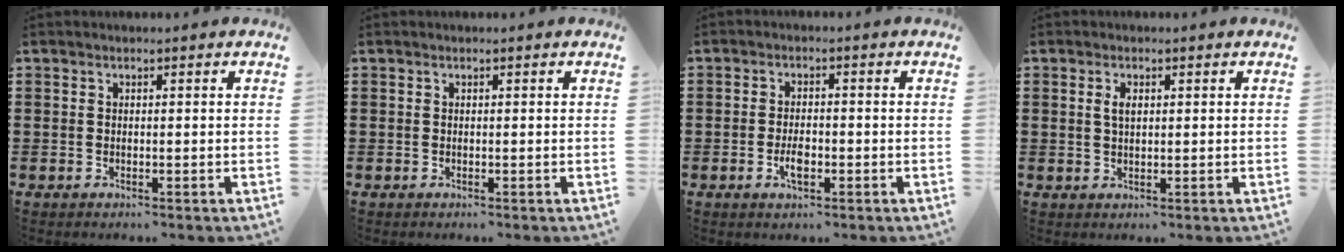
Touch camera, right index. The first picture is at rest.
{"total": 0.0}
{"total": 3.2, "force": [-1.0, 1.4, 2.7], "torque": [-0.048, 0.002, -0.018]}
{"total": 2.0, "force": [0.5, 0.9, 1.7], "torque": [-0.036, 0.006, 0.007]}